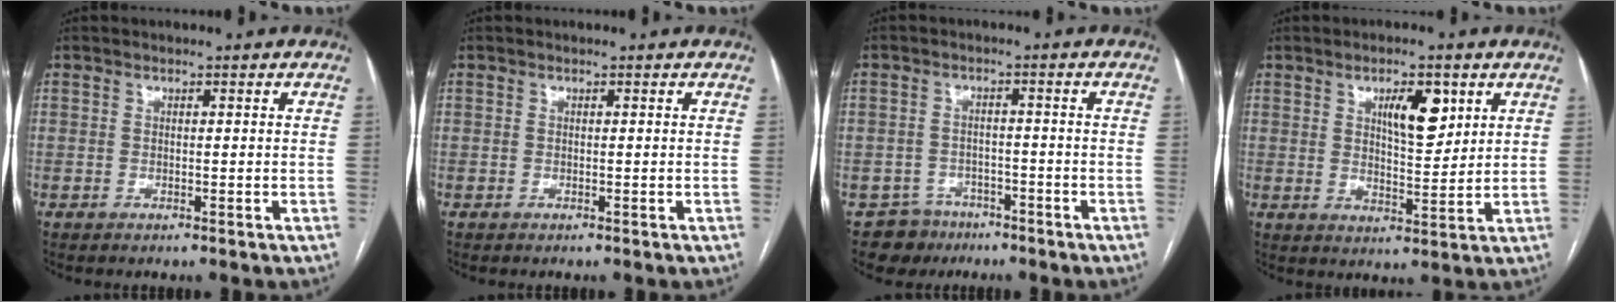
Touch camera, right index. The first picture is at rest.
{"total": 0.0}
{"total": 5.0, "force": [-3.4, 3.7, -0.6], "torque": [0.018, 0.011, -0.050]}
{"total": 7.2, "force": [3.2, 2.4, 5.9], "torque": [-0.097, 0.000, 0.056]}